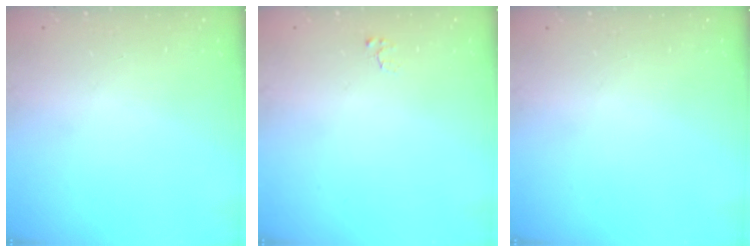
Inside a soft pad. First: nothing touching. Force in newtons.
{"total": 2.4, "press": 2.4, "slide": 0.2}
{"total": 0.0}